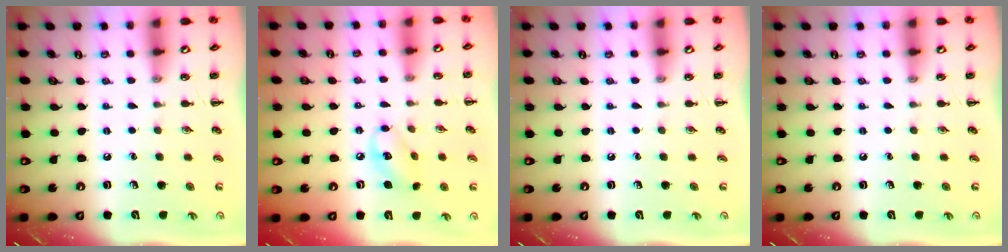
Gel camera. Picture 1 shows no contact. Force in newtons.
{"total": 7.7, "press": 7.7, "slide": 1.0}
{"total": 0.0}
{"total": 0.0}